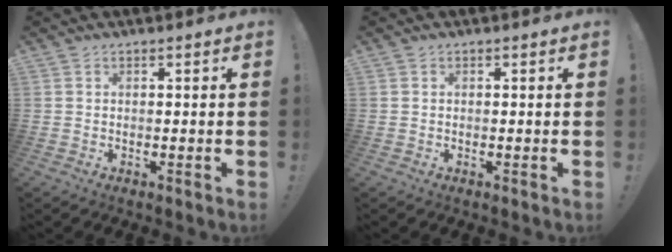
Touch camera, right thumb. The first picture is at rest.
{"total": 0.0}